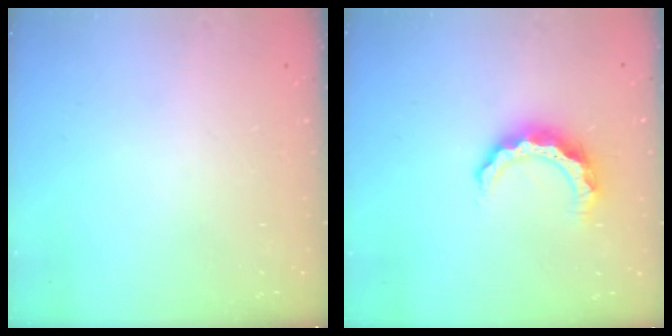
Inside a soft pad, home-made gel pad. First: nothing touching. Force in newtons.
{"total": 8.4, "press": 8.3, "slide": 0.8}